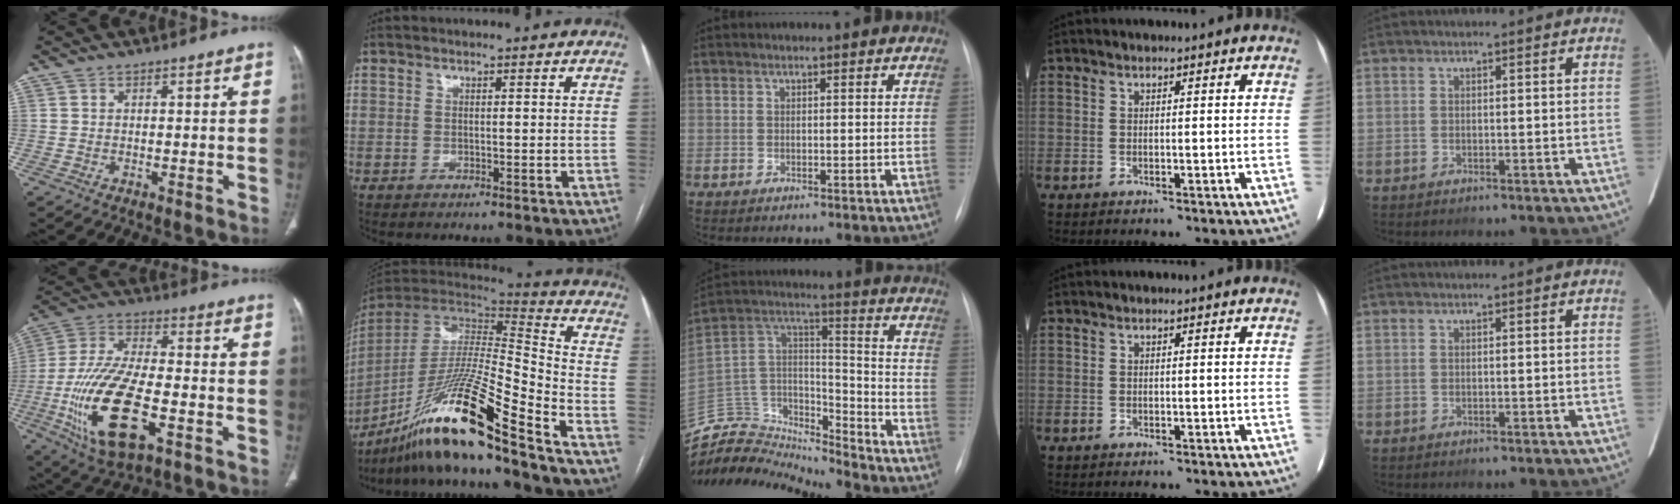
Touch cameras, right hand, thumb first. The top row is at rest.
{"thumb": {"total": 20.7, "force": [-6.5, 8.7, 17.7], "torque": [-0.361, 0.012, -0.107]}, "index": {"total": 23.6, "force": [-17.2, -1.0, 16.1], "torque": [-0.326, -0.034, -0.317]}, "middle": {"total": 20.3, "force": [-20.0, 2.0, 3.1], "torque": [-0.057, 0.056, -0.344]}}